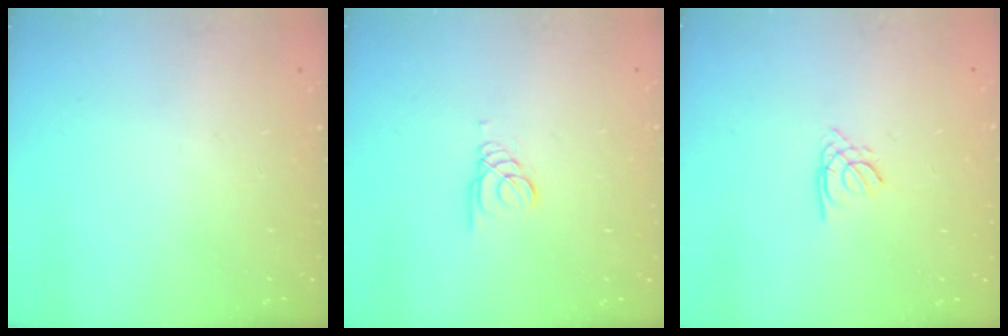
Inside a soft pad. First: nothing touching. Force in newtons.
{"total": 1.0, "press": 1.0, "slide": 0.1}
{"total": 1.1, "press": 1.1, "slide": 0.3}